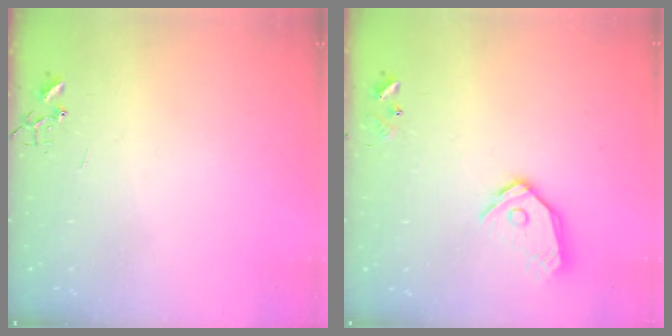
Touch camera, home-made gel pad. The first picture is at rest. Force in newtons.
{"total": 12.1, "press": 12.0, "slide": 1.5}